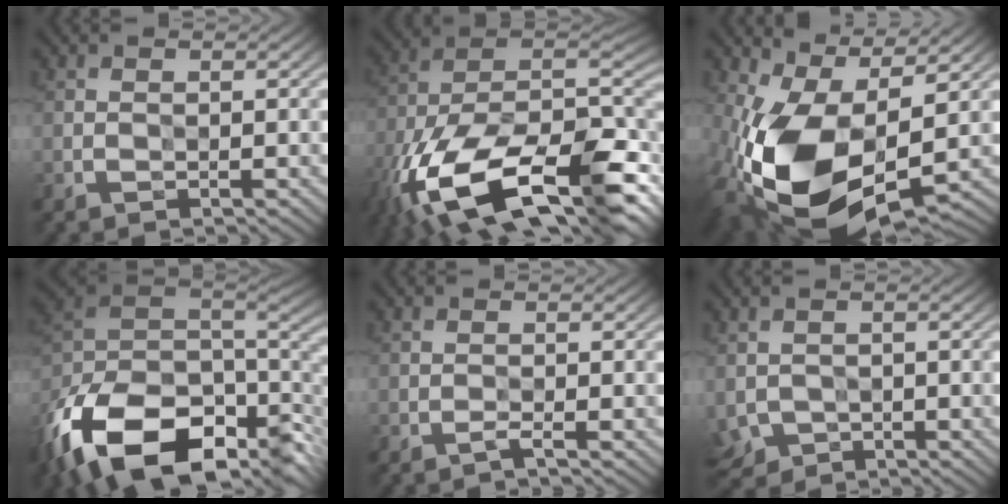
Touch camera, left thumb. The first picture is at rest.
{"total": 20.1, "force": [-11.3, 8.9, 14.0], "torque": [-0.278, -0.048, -0.171]}
{"total": 16.1, "force": [-2.2, 9.4, 12.9], "torque": [-0.279, -0.040, -0.023]}
{"total": 17.0, "force": [-7.9, 10.0, 11.4], "torque": [-0.277, -0.030, -0.119]}
{"total": 0.7, "force": [-0.2, -0.7, -0.2], "torque": [-0.002, 0.004, -0.007]}
{"total": 2.8, "force": [-0.8, 2.5, 1.0], "torque": [-0.040, -0.014, -0.014]}